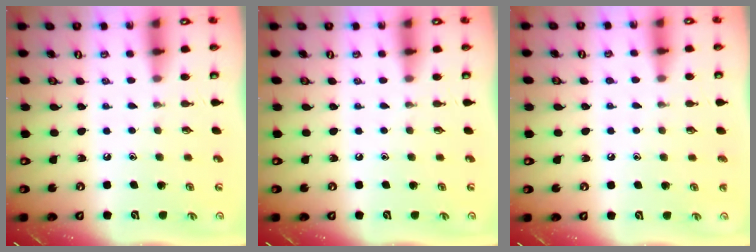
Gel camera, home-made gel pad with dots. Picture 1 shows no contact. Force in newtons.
{"total": 0.0}
{"total": 2.4, "press": 2.4, "slide": 0.2}